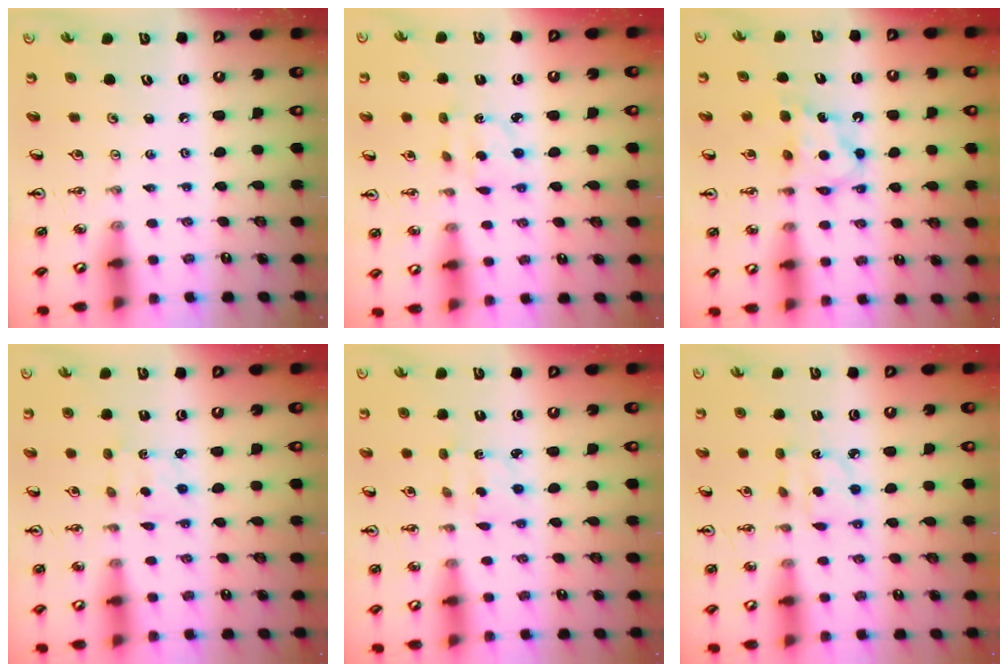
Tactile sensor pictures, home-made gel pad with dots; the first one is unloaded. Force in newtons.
{"total": 2.2, "press": 2.2, "slide": 0.6}
{"total": 6.7, "press": 6.7, "slide": 0.3}
{"total": 2.5, "press": 2.4, "slide": 0.5}
{"total": 2.1, "press": 2.0, "slide": 0.6}
{"total": 4.3, "press": 4.3, "slide": 0.4}